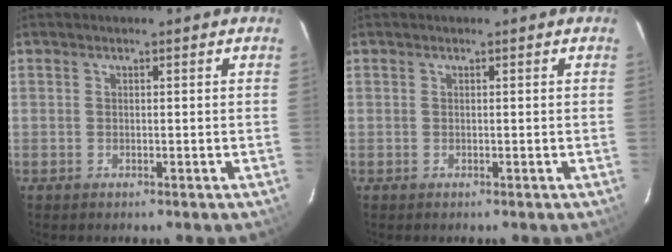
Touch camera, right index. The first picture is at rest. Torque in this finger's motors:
{"motor_torque": [0.01, 0.00, 0.00, 0.00]}